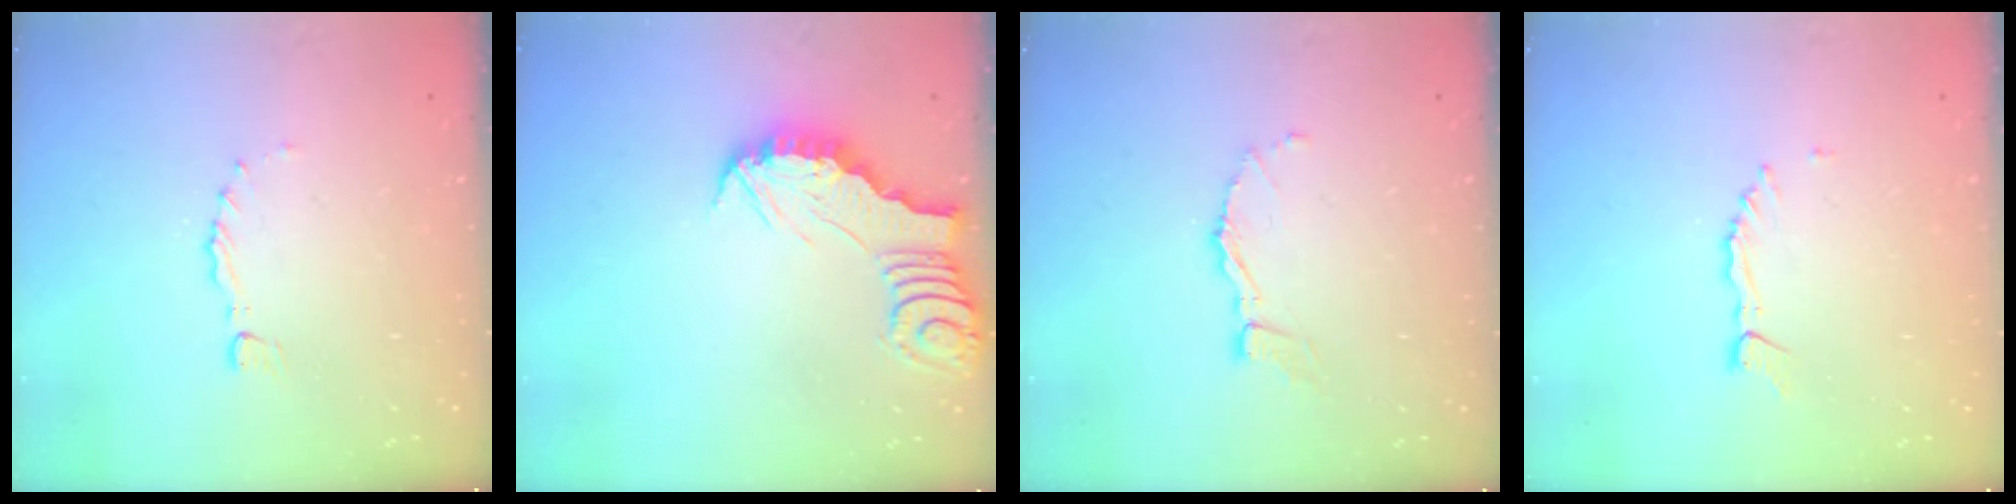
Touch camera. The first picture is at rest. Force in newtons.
{"total": 2.9, "press": 2.9, "slide": 0.3}
{"total": 7.1, "press": 7.1, "slide": 0.7}
{"total": 1.7, "press": 1.7, "slide": 0.2}